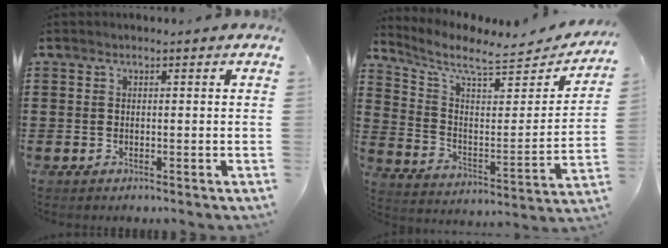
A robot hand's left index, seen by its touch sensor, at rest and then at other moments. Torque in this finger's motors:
{"motor_torque": [1.28, -0.86, 0.11, 0.04]}